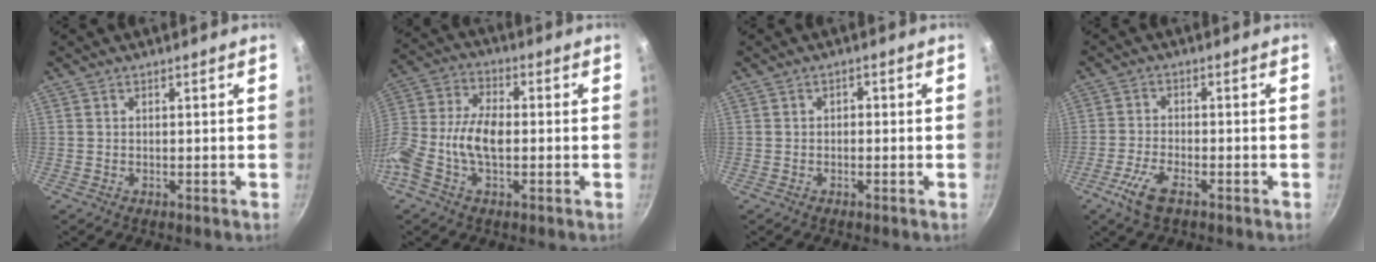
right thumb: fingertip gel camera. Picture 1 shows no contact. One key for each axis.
{"total": 11.7, "fx": -1.6, "fy": 6.5, "fz": 9.6, "tx": -0.204, "ty": 0.027, "tz": -0.048}
{"total": 1.2, "fx": -0.2, "fy": 0.9, "fz": 0.7, "tx": -0.009, "ty": 0.006, "tz": -0.005}
{"total": 6.1, "fx": -3.5, "fy": 2.2, "fz": 4.6, "tx": -0.102, "ty": 0.014, "tz": -0.072}